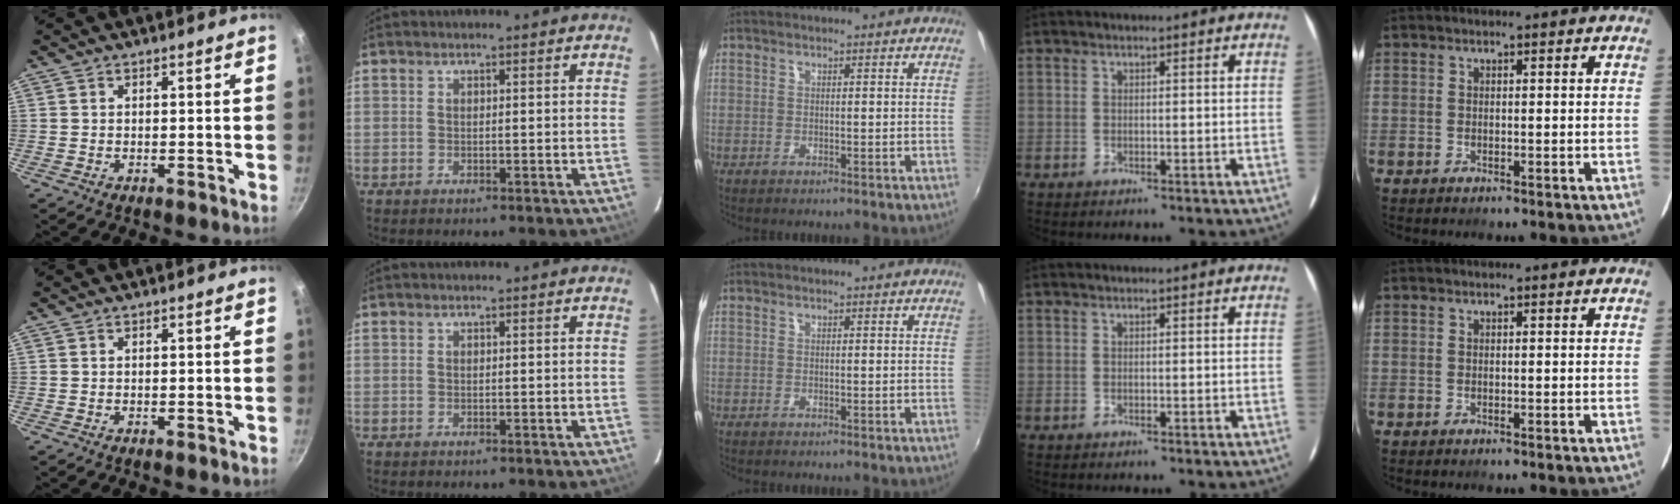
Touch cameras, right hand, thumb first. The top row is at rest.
{}